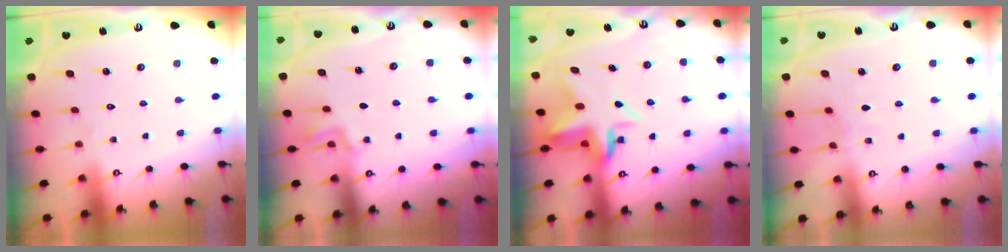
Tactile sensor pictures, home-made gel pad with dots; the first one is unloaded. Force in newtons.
{"total": 1.9, "press": 1.2, "slide": 1.4}
{"total": 6.0, "press": 5.9, "slide": 1.0}
{"total": 3.7, "press": 3.7, "slide": 0.5}